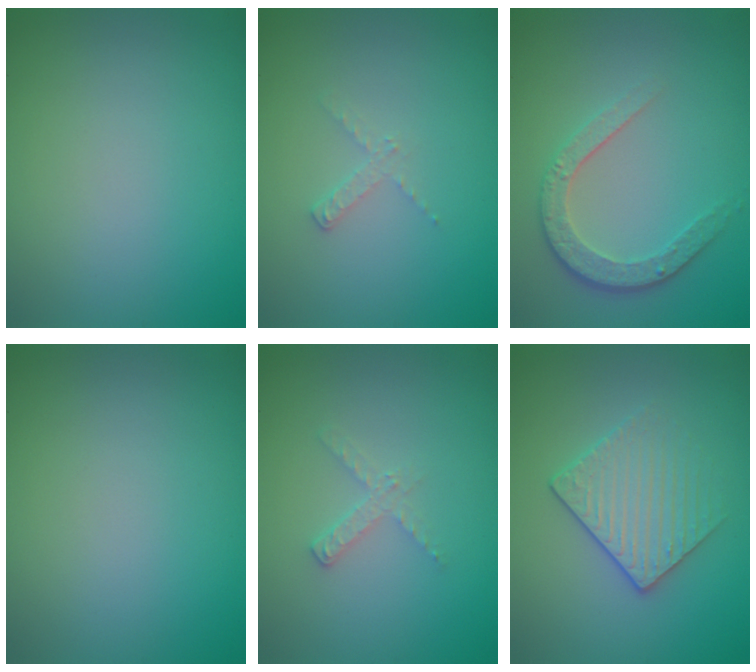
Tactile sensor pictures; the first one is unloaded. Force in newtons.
{"total": 1.1, "press": 1.1, "slide": 0.2}
{"total": 3.5, "press": 2.8, "slide": 2.2}
{"total": 0.0}
{"total": 1.4, "press": 1.4, "slide": 0.1}
{"total": 3.1, "press": 2.8, "slide": 1.2}